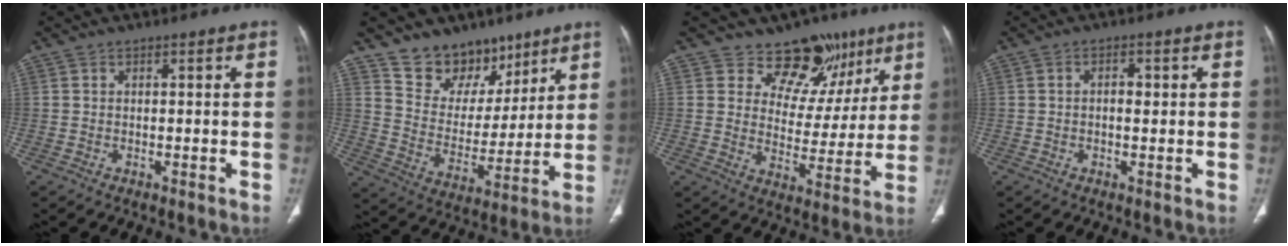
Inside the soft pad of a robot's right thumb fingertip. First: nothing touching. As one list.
[{"total": 13.8, "force": [10.2, 8.5, 3.7], "torque": [-0.007, -0.070, 0.186]}, {"total": 12.4, "force": [8.6, 8.0, 3.7], "torque": [0.001, -0.047, 0.121]}, {"total": 2.0, "force": [0.2, 1.1, 1.7], "torque": [-0.028, 0.006, 0.002]}]